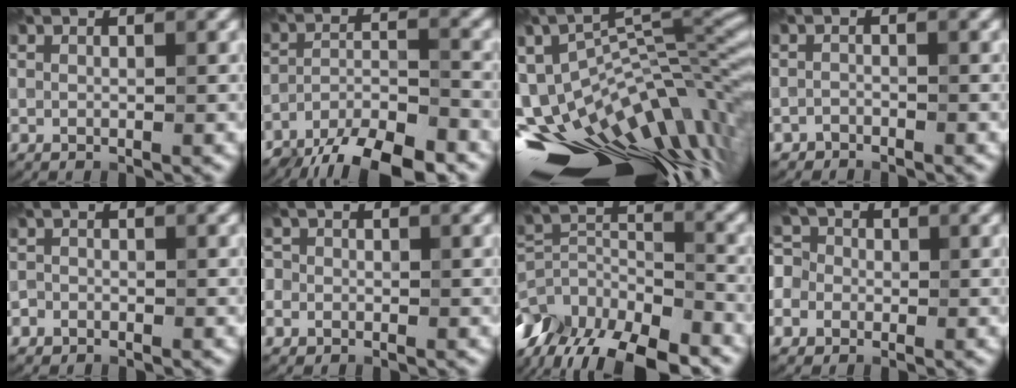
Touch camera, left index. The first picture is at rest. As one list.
[{"total": 9.0, "force": [-7.4, 2.3, 4.6], "torque": [-0.074, -0.004, -0.128]}, {"total": 18.1, "force": [-9.7, 8.6, 12.7], "torque": [-0.210, -0.004, -0.131]}, {"total": 1.1, "force": [-1.0, 0.4, -0.2], "torque": [0.007, 0.003, -0.020]}, {"total": 1.0, "force": [-0.7, 0.6, -0.2], "torque": [0.010, 0.001, -0.015]}, {"total": 2.6, "force": [-0.8, 2.5, 0.4], "torque": [0.014, 0.011, -0.038]}, {"total": 11.6, "force": [-8.8, 4.5, 6.1], "torque": [-0.130, 0.000, -0.146]}, {"total": 6.8, "force": [-1.7, 6.1, 2.4], "torque": [-0.059, 0.017, -0.068]}]